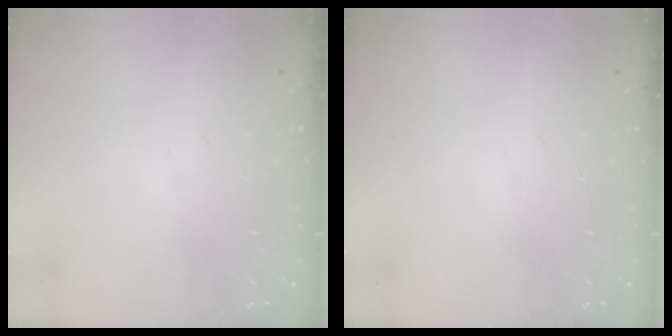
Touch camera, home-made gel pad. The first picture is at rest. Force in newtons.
{"total": 0.0}